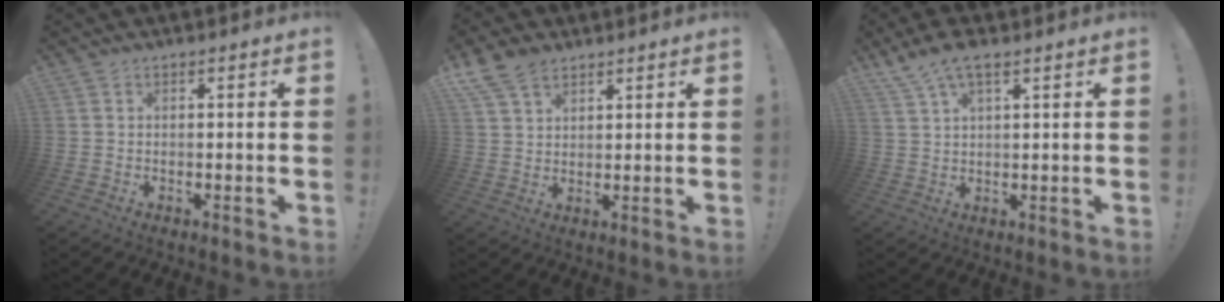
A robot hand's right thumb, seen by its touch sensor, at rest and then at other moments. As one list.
[{"total": 8.1, "force": [5.6, 4.7, 3.5], "torque": [-0.069, -0.018, 0.112]}, {"total": 6.7, "force": [4.5, 1.7, 4.6], "torque": [-0.084, -0.017, 0.083]}]